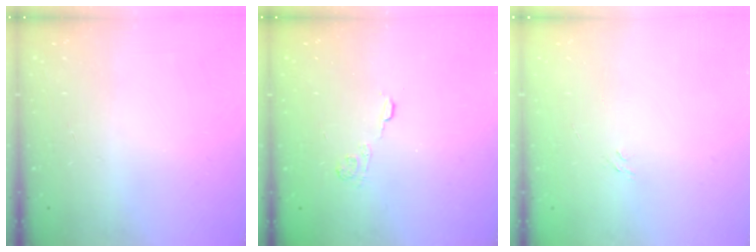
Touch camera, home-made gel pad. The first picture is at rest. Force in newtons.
{"total": 2.9, "press": 2.4, "slide": 1.5}
{"total": 2.9, "press": 2.6, "slide": 1.1}